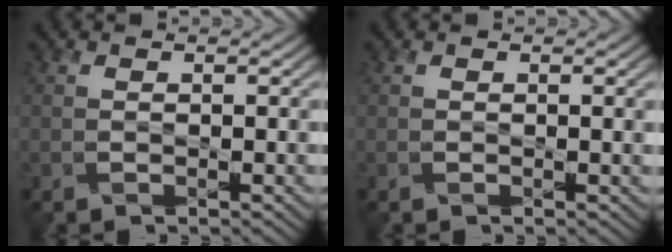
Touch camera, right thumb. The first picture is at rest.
{"total": 0.9, "force": [0.2, 0.0, 0.9], "torque": [-0.012, -0.001, 0.002]}